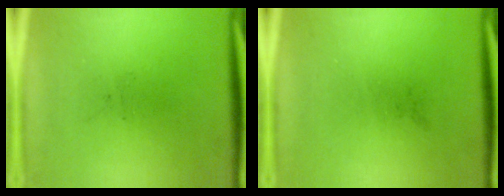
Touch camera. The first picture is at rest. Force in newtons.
{"total": 0.0}